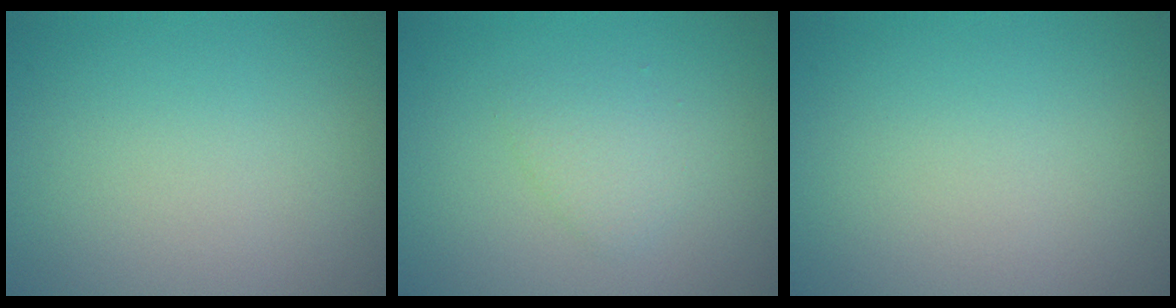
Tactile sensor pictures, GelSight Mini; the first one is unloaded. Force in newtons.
{"total": 1.6, "press": 1.6, "slide": 0.1}
{"total": 0.0}